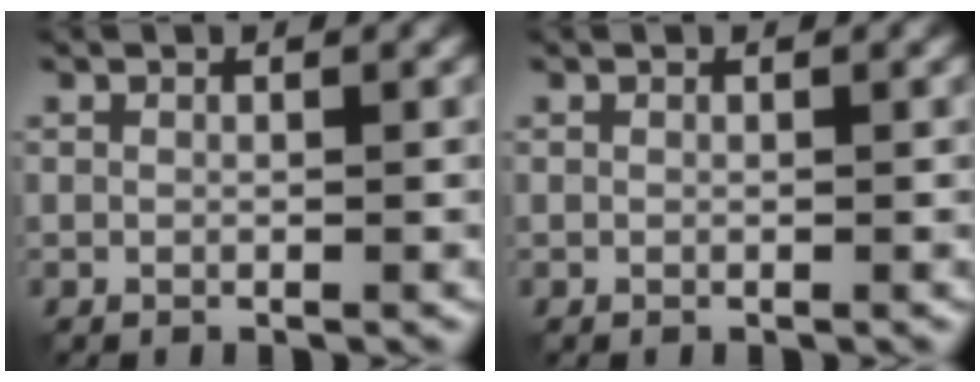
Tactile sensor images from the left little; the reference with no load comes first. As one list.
[{"total": 0.0}]